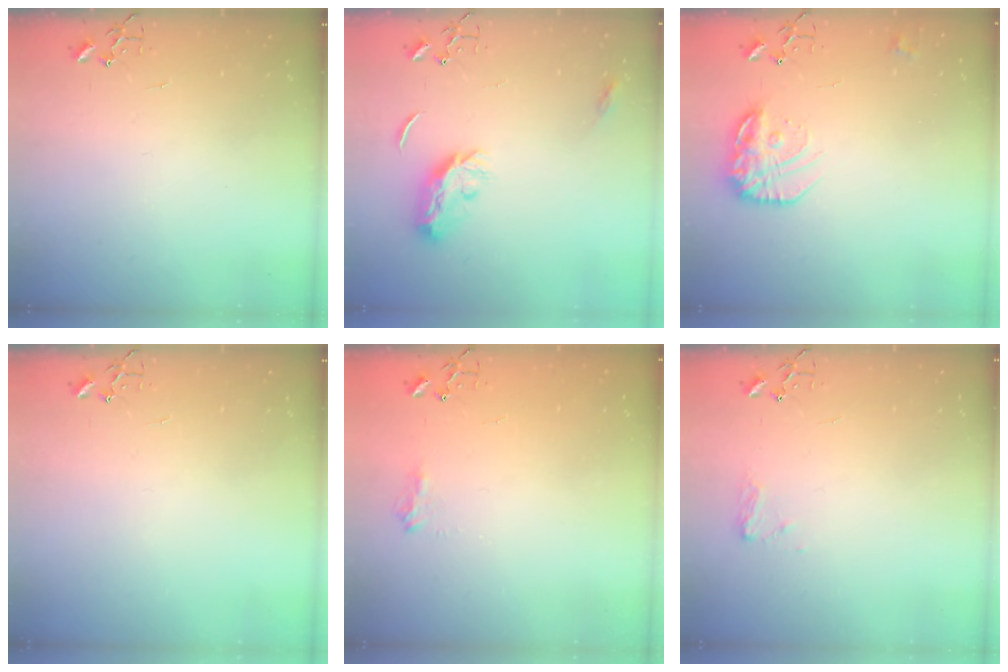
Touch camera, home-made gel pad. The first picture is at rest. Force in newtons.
{"total": 9.9, "press": 9.9, "slide": 0.3}
{"total": 15.4, "press": 15.3, "slide": 1.0}
{"total": 0.0}
{"total": 8.4, "press": 8.4, "slide": 0.8}
{"total": 7.2, "press": 7.2, "slide": 0.5}